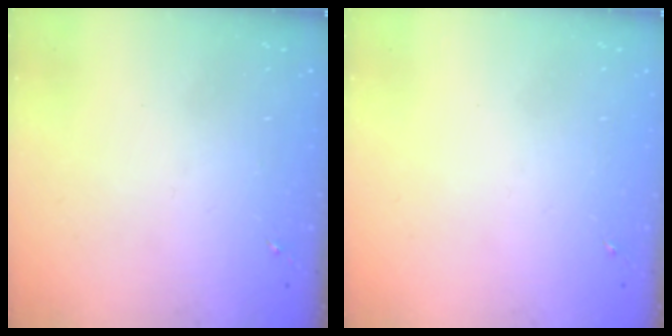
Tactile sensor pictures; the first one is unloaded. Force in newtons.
{"total": 0.0}